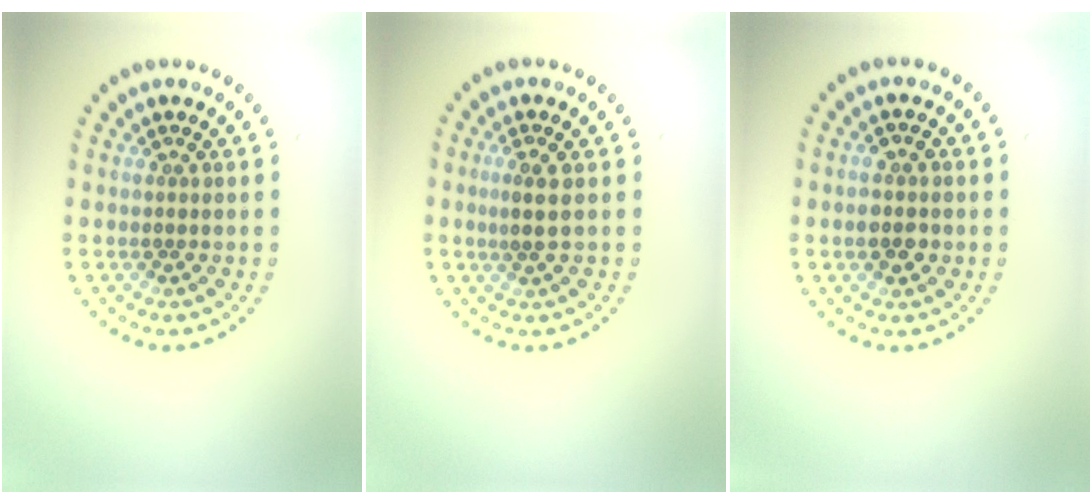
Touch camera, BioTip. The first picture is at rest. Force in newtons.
{"total": 1.9, "press": 1.7, "slide": 0.9}
{"total": 2.2, "press": 2.2, "slide": 0.2}